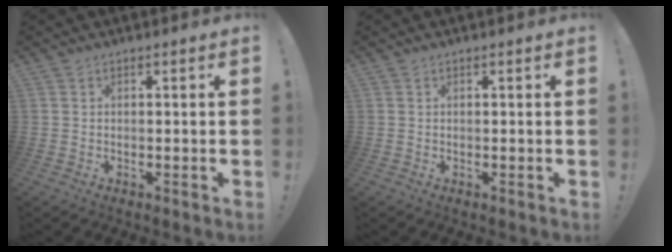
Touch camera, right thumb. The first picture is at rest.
{"total": 0.0}